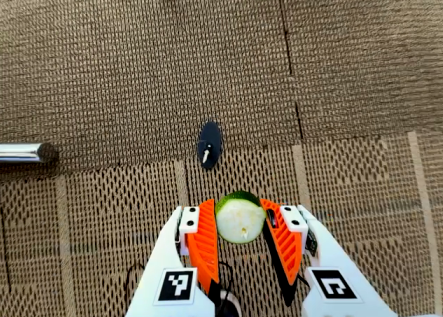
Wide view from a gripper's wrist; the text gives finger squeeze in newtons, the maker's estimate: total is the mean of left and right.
{"total": 9.0, "left": 8.6, "right": 9.5}